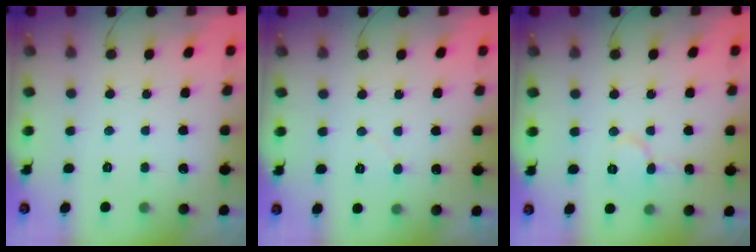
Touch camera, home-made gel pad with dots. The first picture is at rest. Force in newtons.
{"total": 3.7, "press": 3.7, "slide": 0.4}
{"total": 5.8, "press": 5.8, "slide": 0.4}